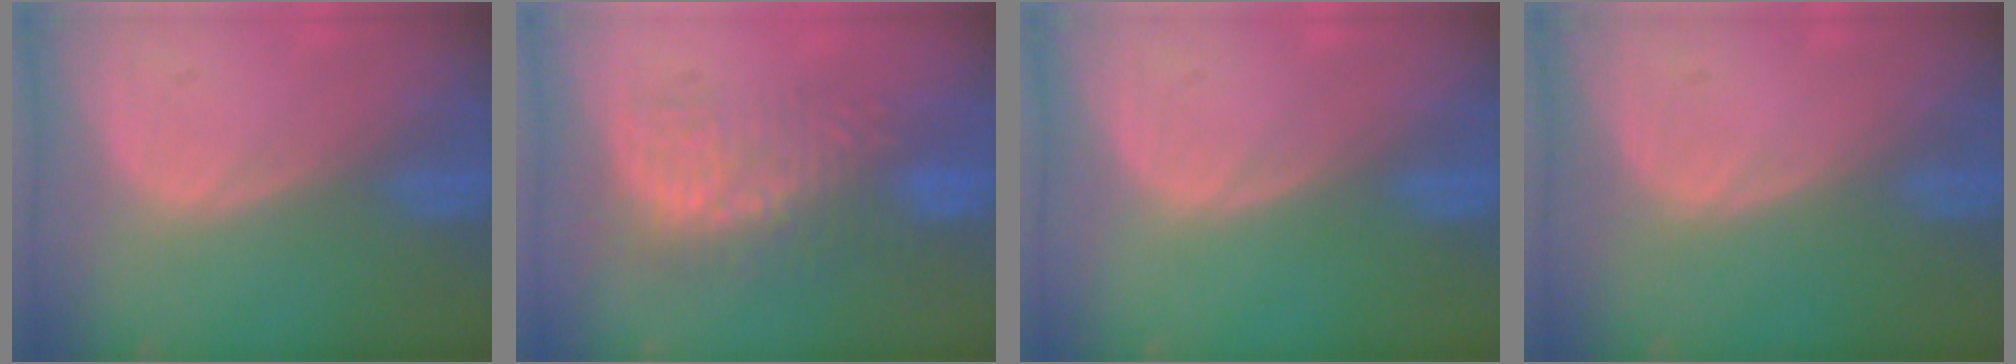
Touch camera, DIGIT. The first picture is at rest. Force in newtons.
{"total": 9.1, "press": 8.6, "slide": 2.8}
{"total": 0.0}
{"total": 0.0}